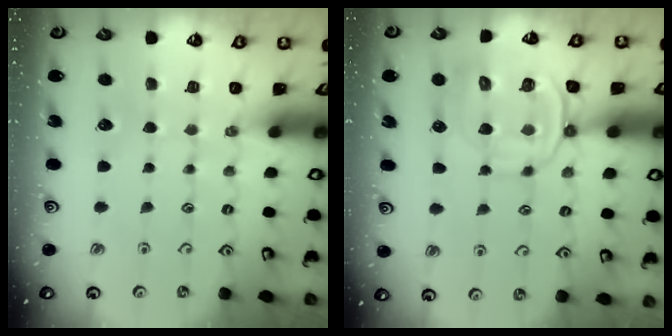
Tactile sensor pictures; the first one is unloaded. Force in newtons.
{"total": 12.1, "press": 12.0, "slide": 1.6}